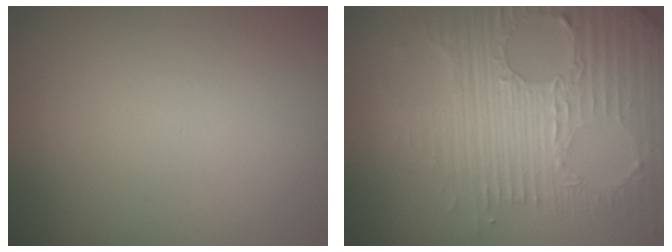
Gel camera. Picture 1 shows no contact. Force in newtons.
{"total": 8.0, "press": 5.7, "slide": 5.6}